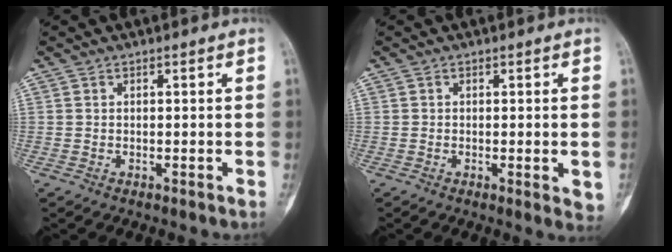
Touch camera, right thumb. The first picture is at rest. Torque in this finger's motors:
{"motor_torque": [-0.21, 0.31, -0.27, -0.11, 0.00]}